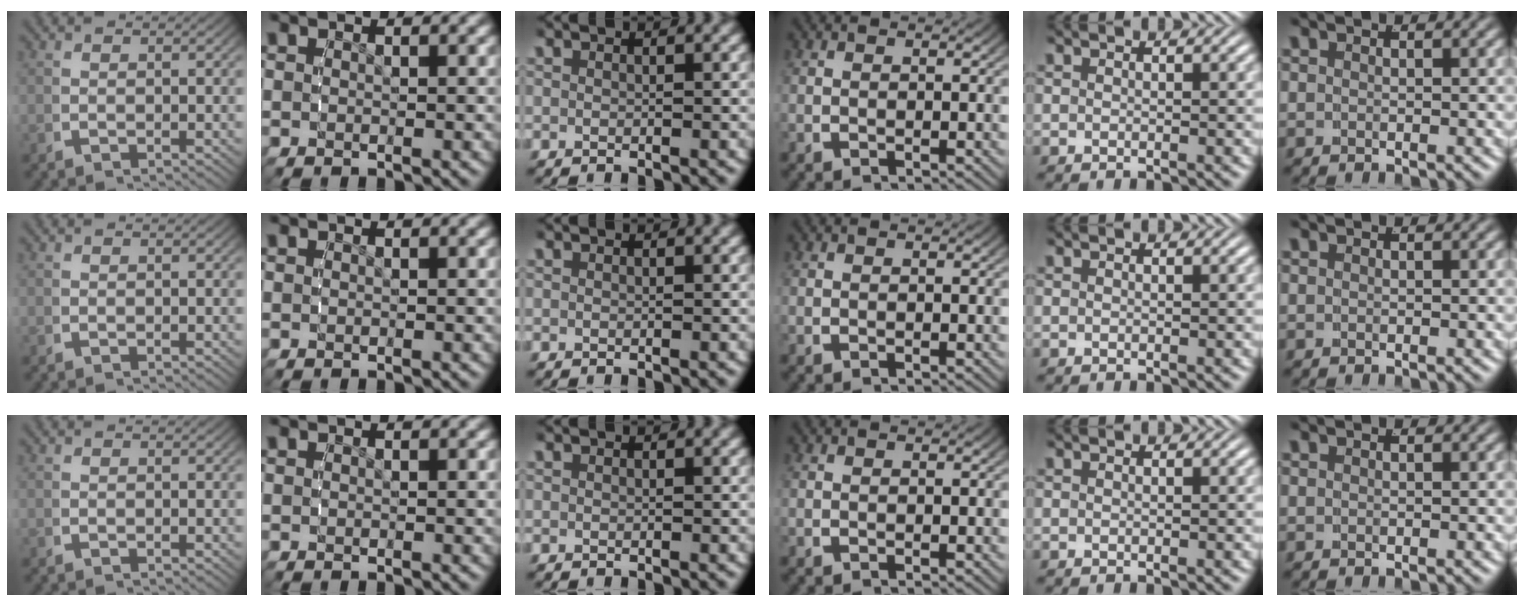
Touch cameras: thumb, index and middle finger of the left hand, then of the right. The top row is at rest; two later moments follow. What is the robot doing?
{"motion": "reach", "object": "toothpaste"}